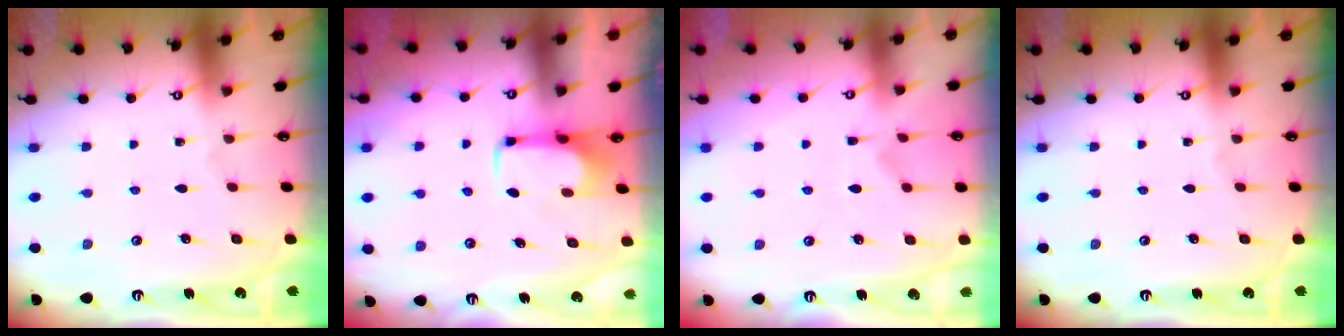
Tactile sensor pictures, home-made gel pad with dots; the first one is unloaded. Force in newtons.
{"total": 2.0, "press": 1.9, "slide": 0.4}
{"total": 1.1, "press": 0.1, "slide": 1.1}
{"total": 0.0}